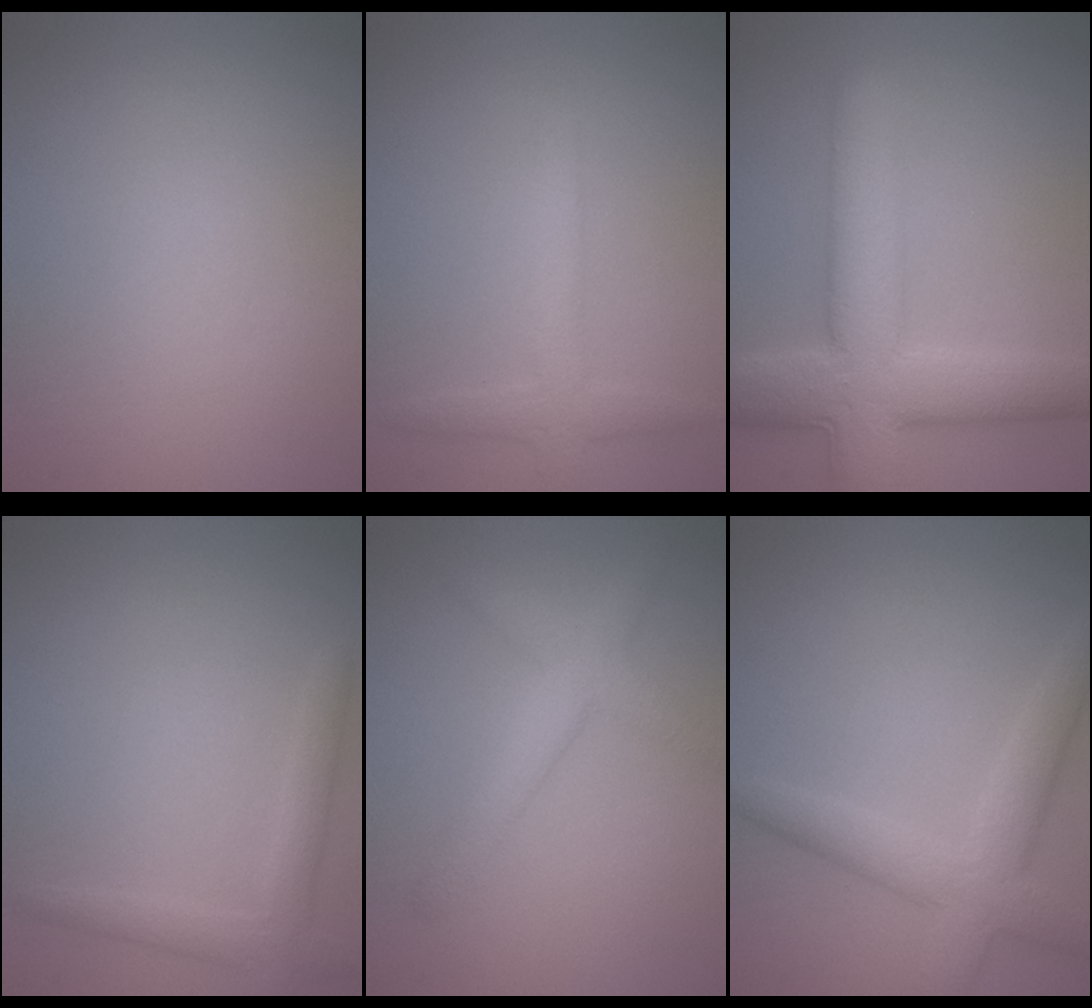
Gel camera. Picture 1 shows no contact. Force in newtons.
{"total": 2.7, "press": 2.7, "slide": 0.1}
{"total": 8.3, "press": 8.3, "slide": 0.3}
{"total": 2.4, "press": 2.4, "slide": 0.2}
{"total": 3.1, "press": 3.1, "slide": 0.1}
{"total": 4.3, "press": 4.3, "slide": 0.2}